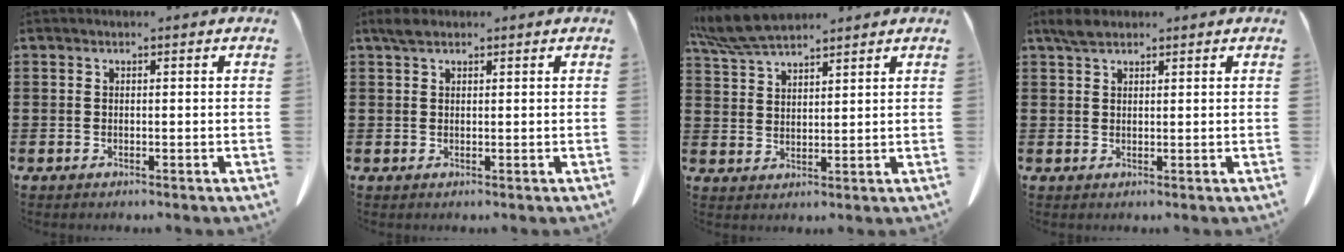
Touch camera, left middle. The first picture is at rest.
{"total": 1.8, "force": [1.4, 0.7, 1.0], "torque": [-0.023, 0.003, 0.026]}
{"total": 6.8, "force": [5.9, 1.4, 3.0], "torque": [-0.078, -0.010, 0.113]}
{"total": 2.4, "force": [1.9, 0.9, 1.1], "torque": [-0.028, 0.004, 0.037]}